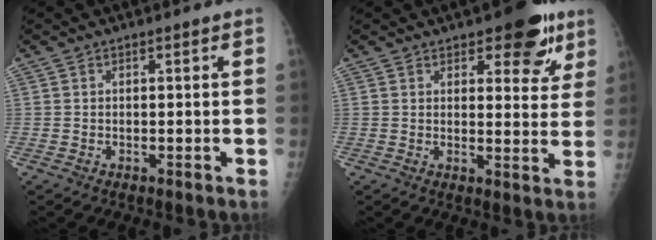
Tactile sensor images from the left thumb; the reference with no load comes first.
{"total": 9.7, "force": [5.8, 4.4, 6.3], "torque": [-0.039, -0.026, 0.073]}